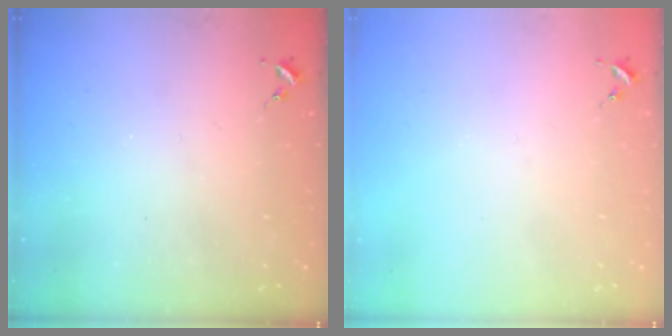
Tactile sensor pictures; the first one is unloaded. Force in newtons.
{"total": 0.0}